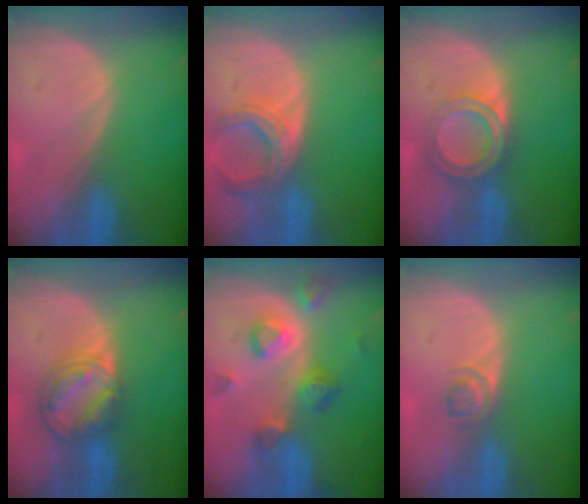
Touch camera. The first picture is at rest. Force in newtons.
{"total": 5.7, "press": 5.7, "slide": 0.5}
{"total": 6.0, "press": 5.2, "slide": 3.0}
{"total": 8.2, "press": 7.1, "slide": 4.1}
{"total": 7.4, "press": 7.3, "slide": 1.2}
{"total": 2.3, "press": 2.1, "slide": 1.0}